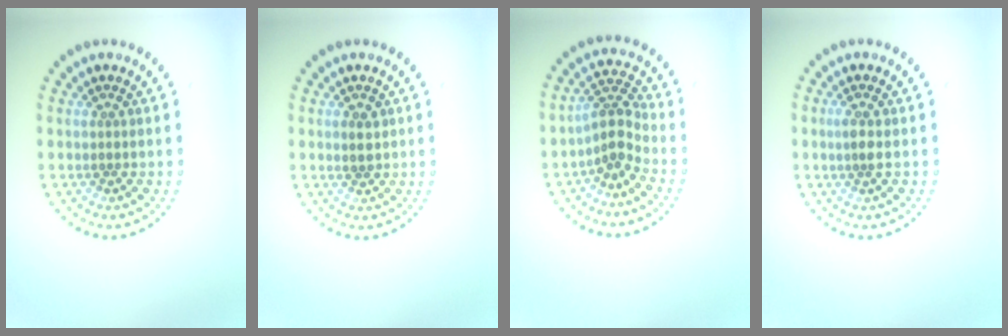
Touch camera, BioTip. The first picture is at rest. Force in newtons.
{"total": 1.3, "press": 1.2, "slide": 0.5}
{"total": 2.9, "press": 2.0, "slide": 2.0}
{"total": 1.5, "press": 1.2, "slide": 0.8}